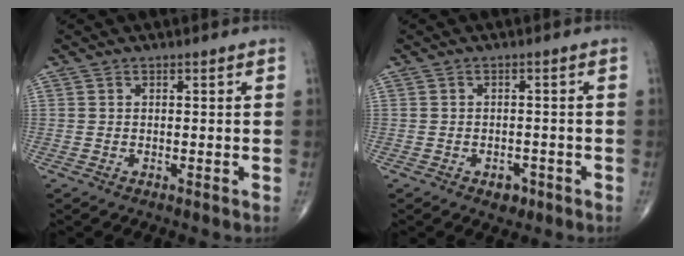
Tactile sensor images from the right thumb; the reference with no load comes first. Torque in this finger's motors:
{"motor_torque": [2.50, -0.24, 0.14, -0.38, -0.03]}